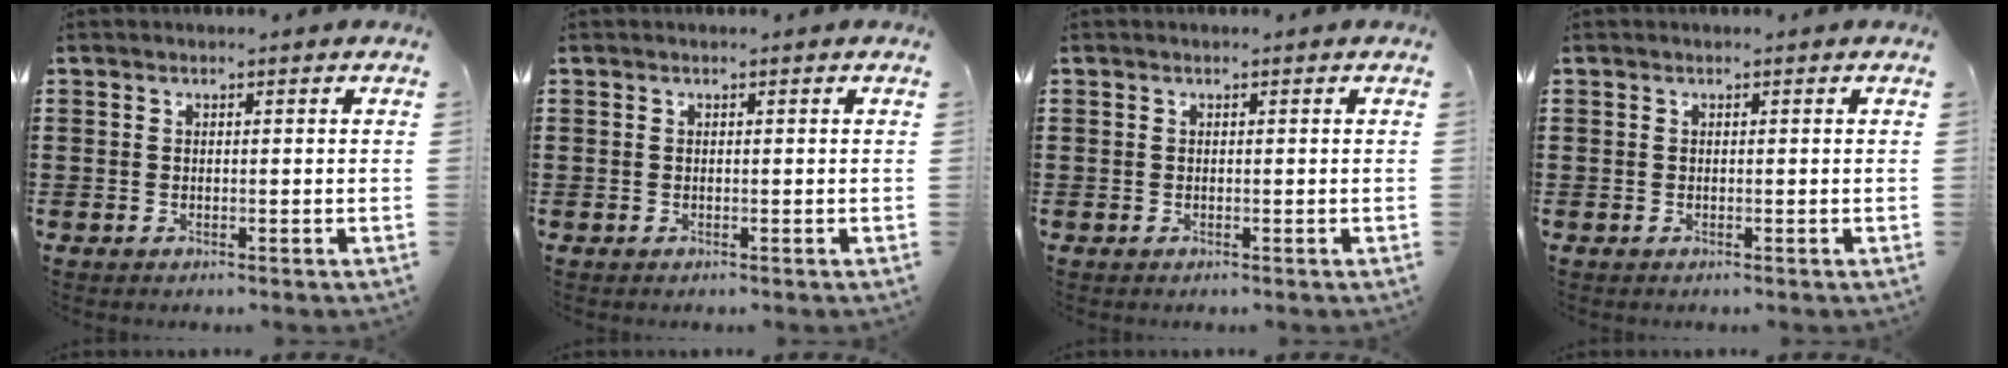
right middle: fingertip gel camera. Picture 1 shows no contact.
{"total": 0.0}
{"total": 0.0}
{"total": 0.0}